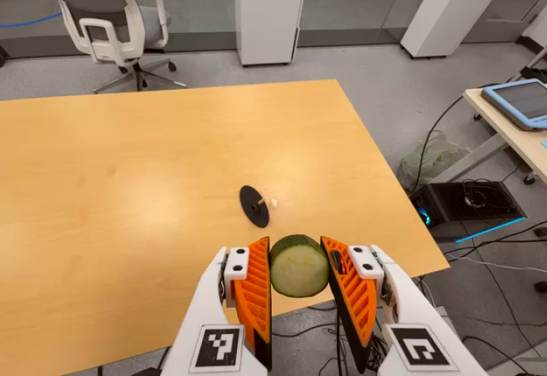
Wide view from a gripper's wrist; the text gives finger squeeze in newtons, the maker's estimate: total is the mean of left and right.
{"total": 10.0, "left": 9.6, "right": 10.4}